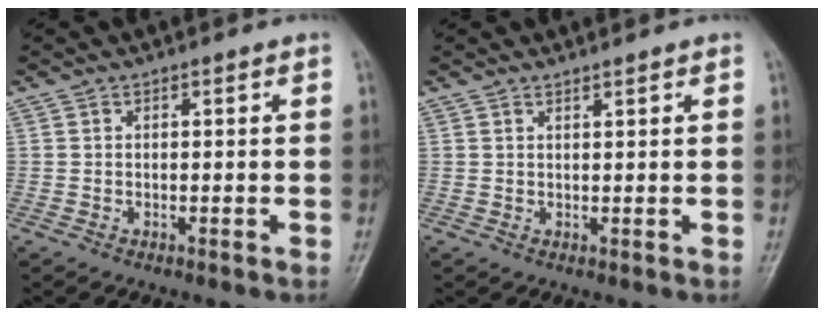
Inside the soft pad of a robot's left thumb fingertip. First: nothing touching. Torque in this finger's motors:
{"motor_torque": [-0.13, -0.30, 0.02, 0.04, -0.01]}